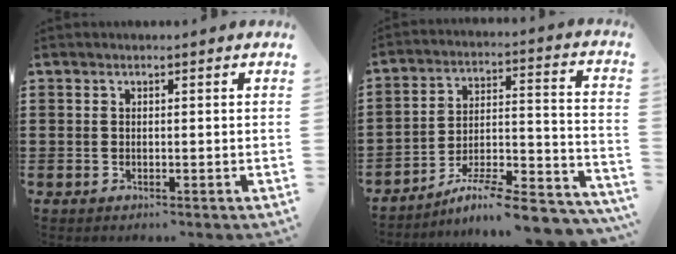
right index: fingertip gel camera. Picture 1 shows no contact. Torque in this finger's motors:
{"motor_torque": [2.14, 0.00, 0.45, 0.13]}